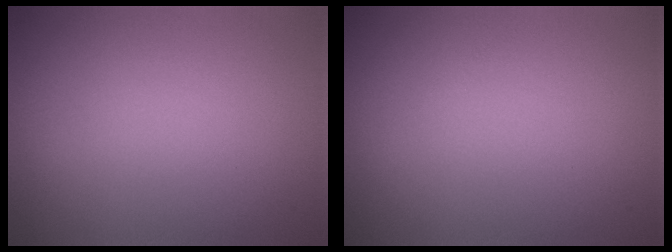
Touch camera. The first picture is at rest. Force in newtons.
{"total": 0.0}